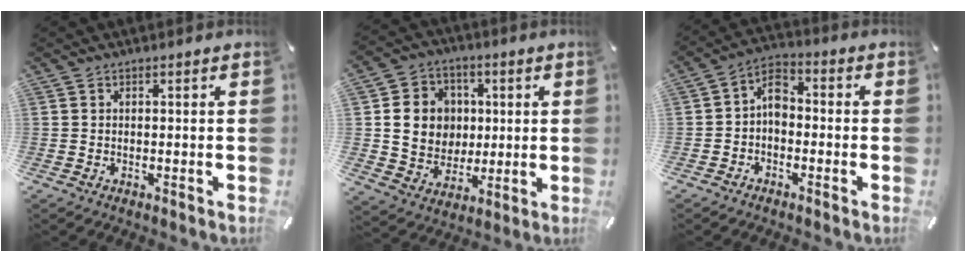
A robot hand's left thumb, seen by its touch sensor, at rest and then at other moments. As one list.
[{"total": 12.3, "force": [1.4, 11.3, 4.8], "torque": [-0.079, 0.007, 0.036]}, {"total": 6.5, "force": [-1.9, 4.9, 3.8], "torque": [-0.079, 0.013, -0.038]}]